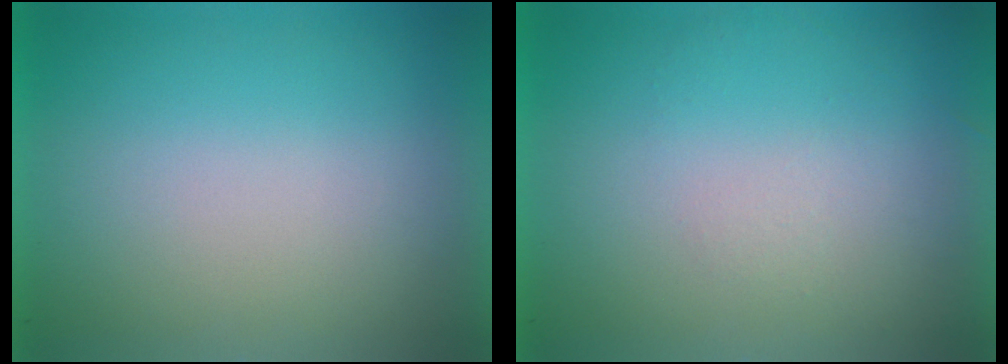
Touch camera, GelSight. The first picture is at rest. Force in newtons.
{"total": 1.3}